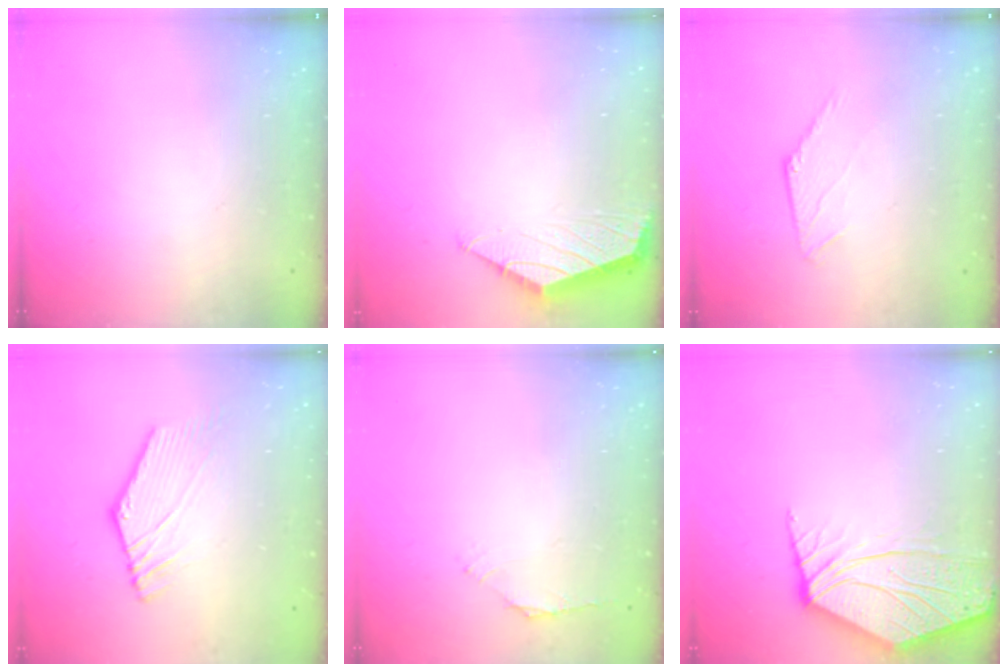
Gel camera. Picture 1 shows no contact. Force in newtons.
{"total": 1.5, "press": 1.4, "slide": 0.4}
{"total": 0.0}
{"total": 0.9, "press": 0.4, "slide": 0.8}
{"total": 1.6, "press": 1.5, "slide": 0.6}
{"total": 8.4, "press": 8.3, "slide": 1.5}